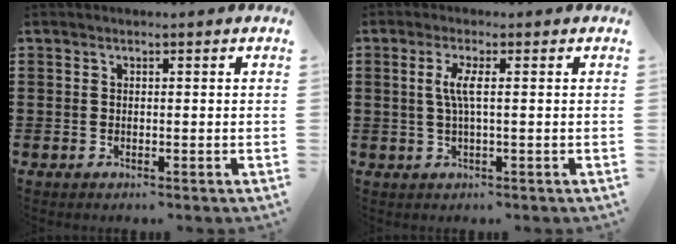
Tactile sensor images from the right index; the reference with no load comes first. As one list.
[{"total": 3.3, "force": [0.1, 0.2, 3.3], "torque": [-0.070, -0.005, -0.003]}]